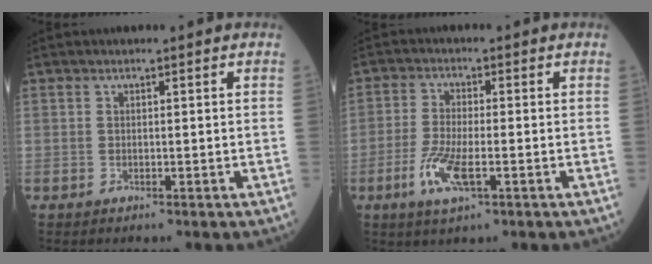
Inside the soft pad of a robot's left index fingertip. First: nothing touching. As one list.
[{"total": 6.0, "force": [-2.5, 1.4, 5.3], "torque": [-0.120, -0.012, -0.050]}]